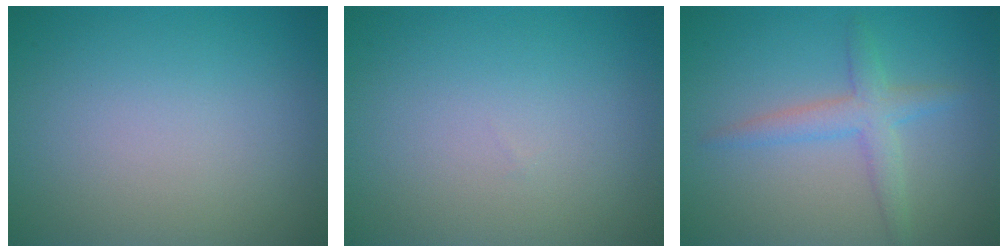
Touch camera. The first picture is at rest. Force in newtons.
{"total": 0.0}
{"total": 2.7, "press": 2.7, "slide": 0.1}